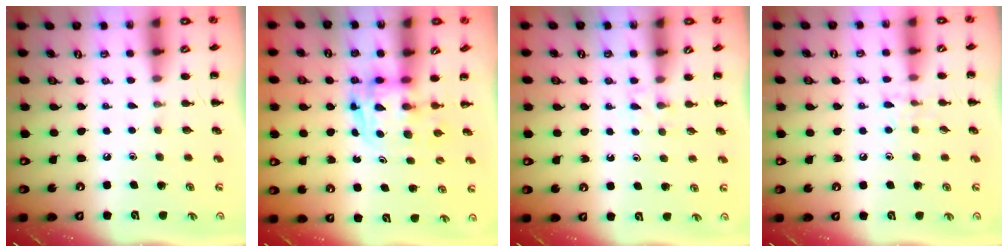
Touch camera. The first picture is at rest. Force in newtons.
{"total": 2.6, "press": 2.6, "slide": 0.2}
{"total": 2.2, "press": 2.0, "slide": 1.0}
{"total": 5.3, "press": 5.2, "slide": 1.1}